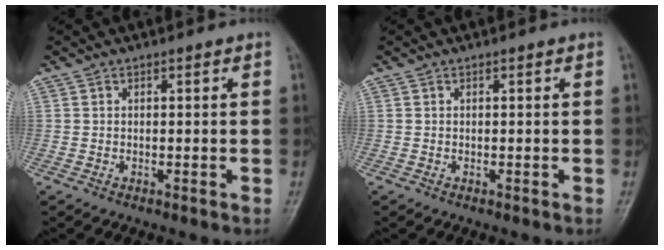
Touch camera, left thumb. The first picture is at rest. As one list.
[{"total": 0.0}]